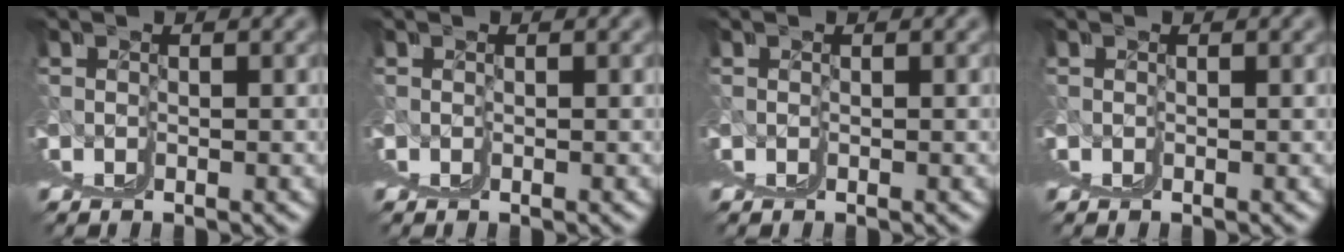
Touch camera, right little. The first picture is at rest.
{"total": 0.0}
{"total": 0.0}
{"total": 0.0}